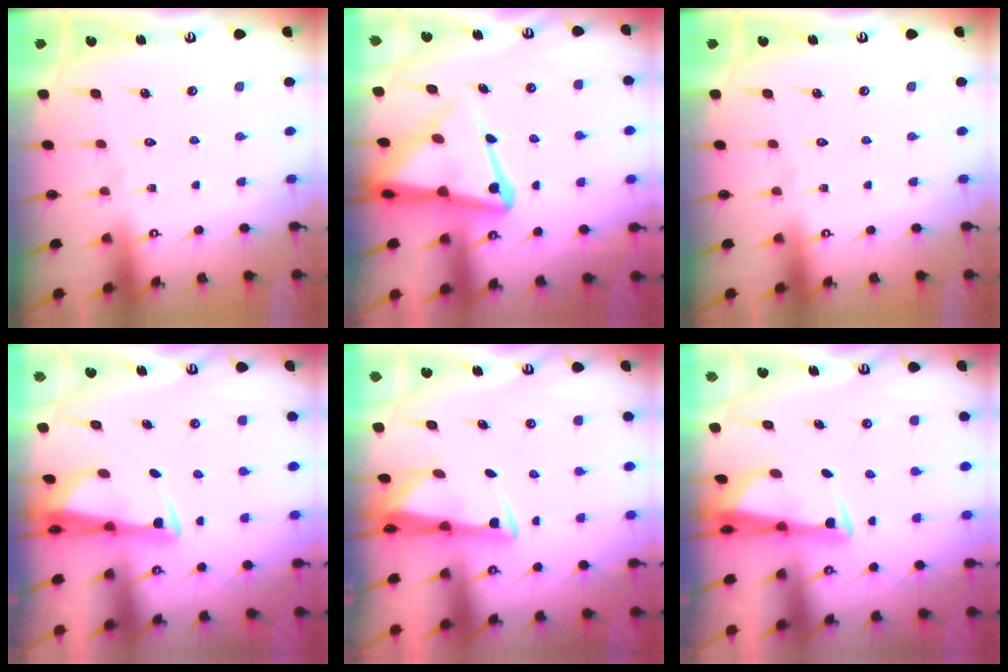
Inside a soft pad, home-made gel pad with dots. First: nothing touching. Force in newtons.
{"total": 12.5, "press": 12.4, "slide": 1.2}
{"total": 0.0}
{"total": 2.9, "press": 2.8, "slide": 0.9}
{"total": 3.1, "press": 2.9, "slide": 0.9}
{"total": 2.9, "press": 2.8, "slide": 0.9}